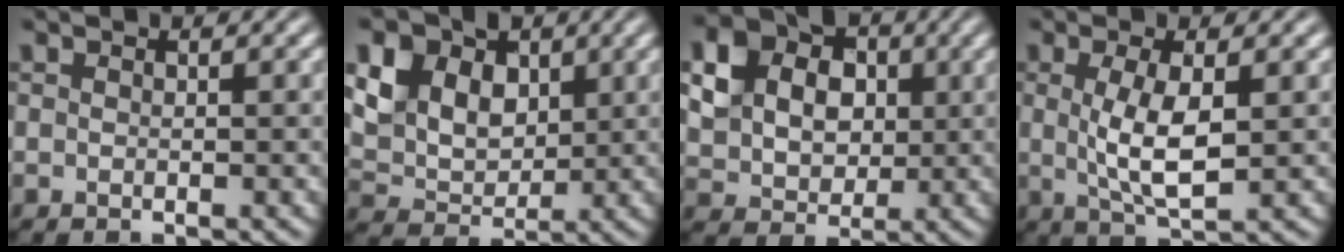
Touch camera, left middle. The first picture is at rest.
{"total": 8.6, "force": [3.7, 6.4, 4.6], "torque": [-0.107, 0.010, 0.062]}
{"total": 9.5, "force": [2.7, 7.6, 5.1], "torque": [-0.119, 0.027, 0.054]}
{"total": 4.4, "force": [0.4, 1.3, 4.2], "torque": [-0.088, -0.002, 0.011]}